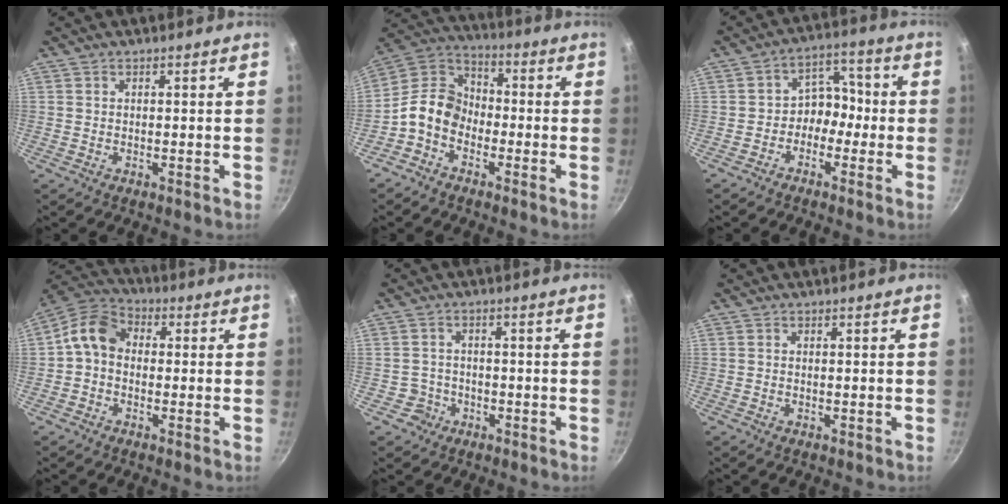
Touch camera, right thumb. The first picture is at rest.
{"total": 10.2, "force": [-3.6, 7.8, 5.6], "torque": [-0.075, 0.053, -0.098]}
{"total": 6.4, "force": [-2.1, 5.1, 3.3], "torque": [0.001, 0.041, -0.047]}
{"total": 8.3, "force": [0.0, 6.6, 5.1], "torque": [-0.073, 0.027, -0.024]}
{"total": 3.3, "force": [-1.4, 3.0, 0.3], "torque": [0.012, 0.021, -0.021]}
{"total": 0.0}